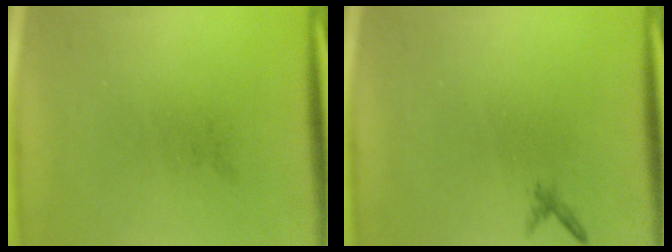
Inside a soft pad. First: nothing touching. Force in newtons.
{"total": 0.6}